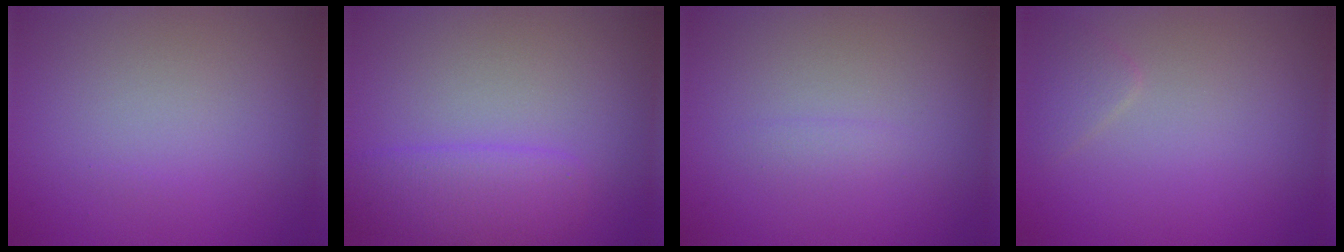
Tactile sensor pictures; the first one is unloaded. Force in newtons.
{"total": 3.2, "press": 3.2, "slide": 0.1}
{"total": 0.7, "press": 0.7, "slide": 0.0}
{"total": 1.2, "press": 1.2, "slide": 0.1}